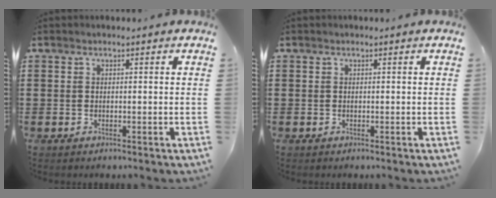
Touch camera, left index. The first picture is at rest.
{"total": 0.0}